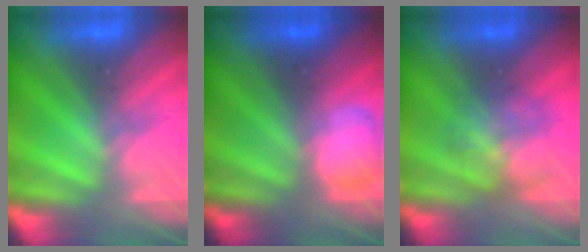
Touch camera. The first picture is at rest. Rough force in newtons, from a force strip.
{"total": 2.4}
{"total": 2.9}